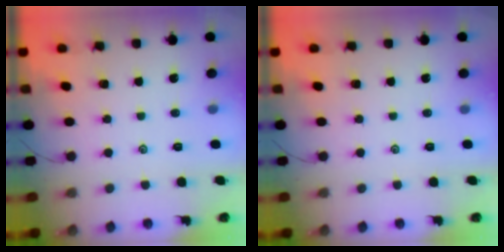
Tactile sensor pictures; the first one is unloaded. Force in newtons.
{"total": 0.0}